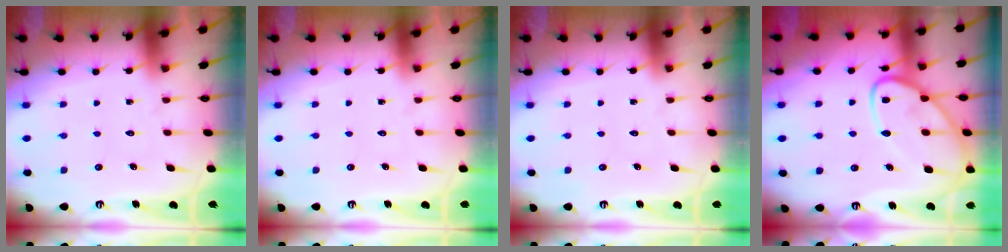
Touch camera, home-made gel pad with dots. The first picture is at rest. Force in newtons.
{"total": 0.0}
{"total": 0.0}
{"total": 15.7, "press": 15.7, "slide": 1.3}